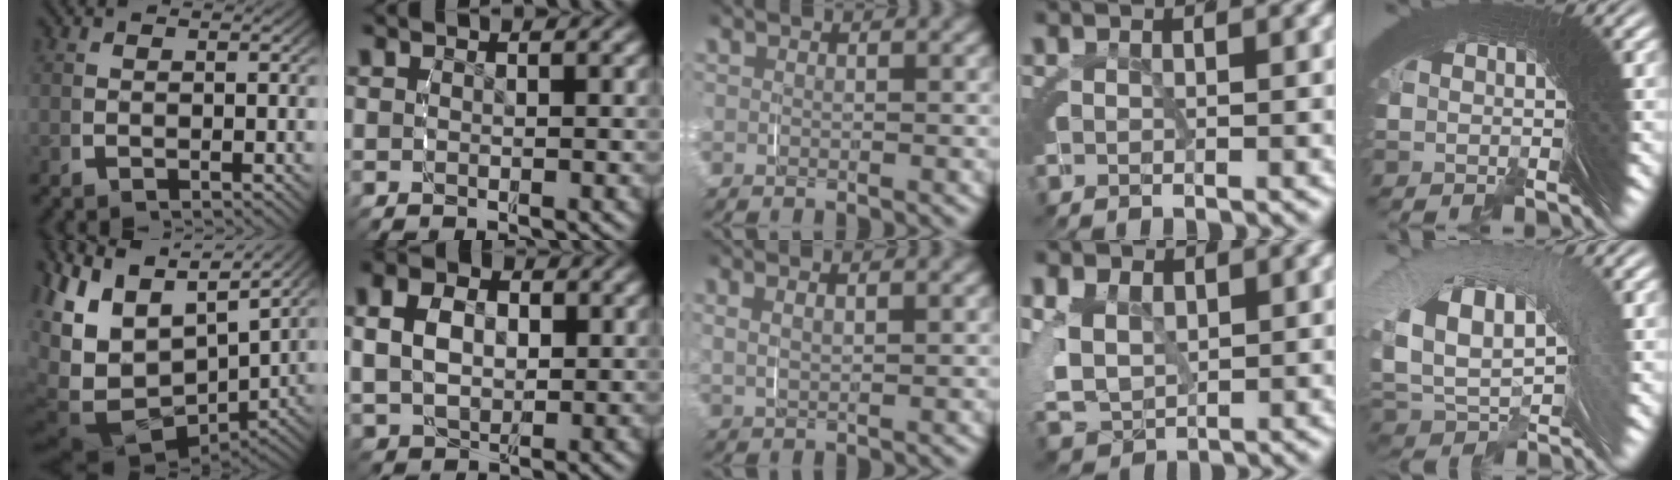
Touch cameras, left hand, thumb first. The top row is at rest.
{"thumb": {"total": 15.1, "force": [-0.6, 11.0, 10.3], "torque": [-0.233, -0.057, 0.007]}, "index": {"total": 5.1, "force": [0.8, 3.9, 3.3], "torque": [-0.072, -0.019, 0.029]}, "middle": {"total": 1.9, "force": [1.2, 0.8, 1.3], "torque": [-0.032, 0.000, 0.026]}, "ring": {"total": 6.9, "force": [0.0, 6.0, 3.4], "torque": [-0.110, -0.033, 0.014]}, "little": {"total": 9.2, "force": [1.0, 6.0, 6.9], "torque": [-0.140, -0.005, 0.027]}}